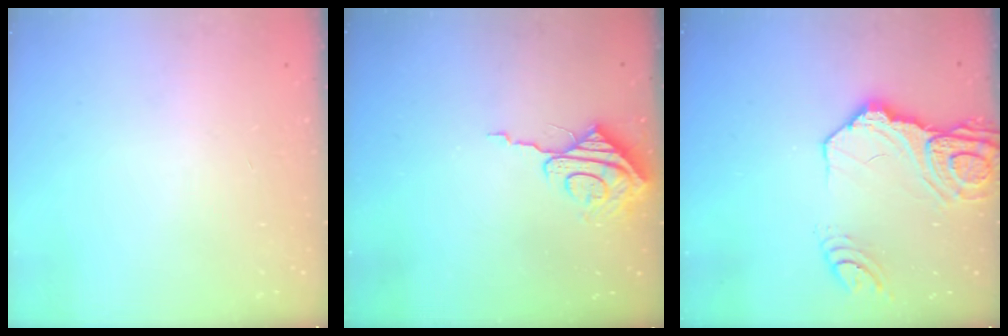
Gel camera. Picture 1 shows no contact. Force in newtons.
{"total": 8.1, "press": 8.1, "slide": 0.5}
{"total": 16.4, "press": 16.3, "slide": 1.9}